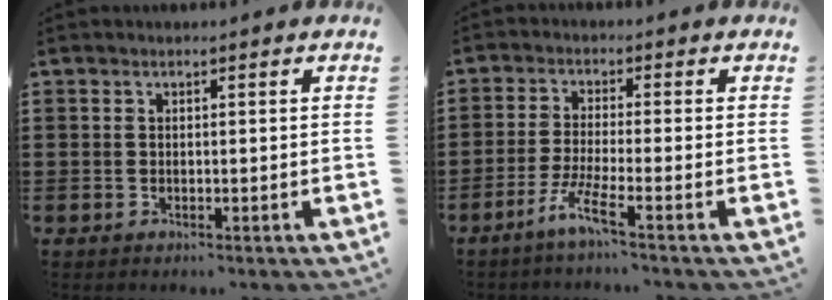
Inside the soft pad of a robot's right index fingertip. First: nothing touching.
{"total": 4.9, "force": [-3.2, -0.2, 3.7], "torque": [-0.091, -0.016, -0.067]}